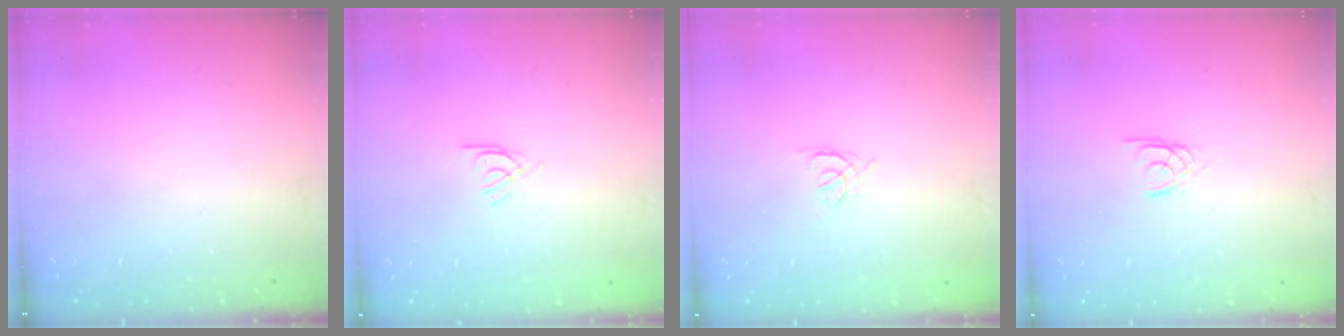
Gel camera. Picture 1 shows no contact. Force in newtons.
{"total": 2.4, "press": 2.3, "slide": 0.4}
{"total": 2.4, "press": 2.3, "slide": 0.6}
{"total": 2.4, "press": 2.4, "slide": 0.1}